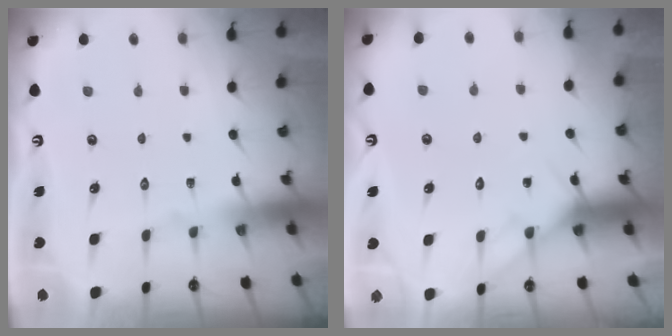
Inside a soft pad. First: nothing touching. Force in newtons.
{"total": 5.5, "press": 5.5, "slide": 0.5}